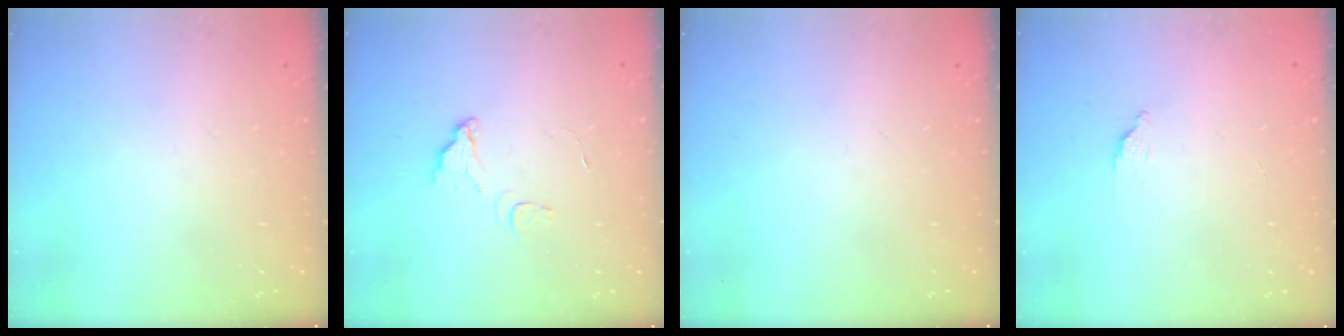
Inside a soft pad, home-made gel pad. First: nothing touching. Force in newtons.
{"total": 3.9, "press": 3.8, "slide": 0.3}
{"total": 0.0}
{"total": 1.4, "press": 1.4, "slide": 0.1}